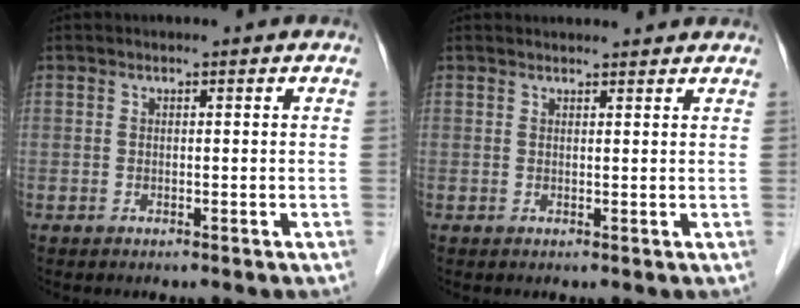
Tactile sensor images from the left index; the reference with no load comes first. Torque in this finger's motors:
{"motor_torque": [0.19, -0.17, -0.05, -0.01]}